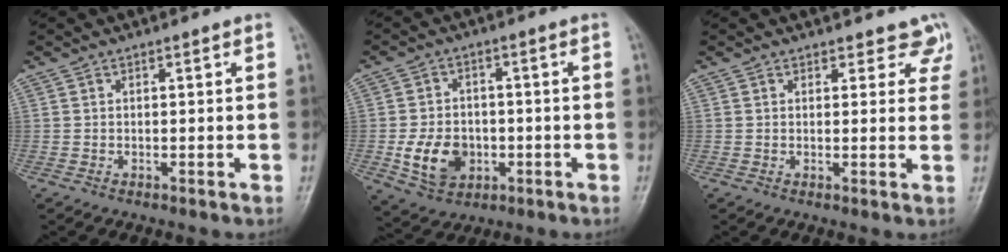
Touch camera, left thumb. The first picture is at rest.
{"total": 9.3, "force": [-2.1, 7.2, 5.5], "torque": [-0.073, 0.005, -0.031]}
{"total": 3.9, "force": [3.2, 2.2, 0.3], "torque": [0.035, -0.018, 0.022]}